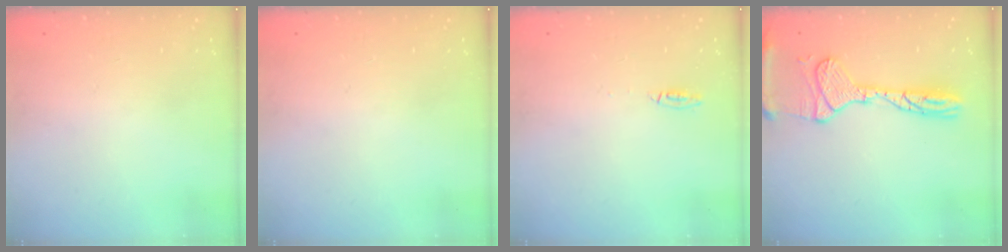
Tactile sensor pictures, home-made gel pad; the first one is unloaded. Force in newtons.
{"total": 9.8, "press": 1.6, "slide": 9.7}
{"total": 5.2, "press": 4.1, "slide": 3.2}
{"total": 15.3, "press": 15.1, "slide": 2.2}